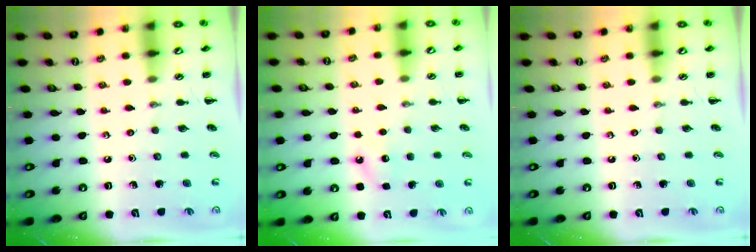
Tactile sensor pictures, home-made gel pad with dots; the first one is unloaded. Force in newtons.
{"total": 6.2, "press": 6.0, "slide": 1.5}
{"total": 0.0}